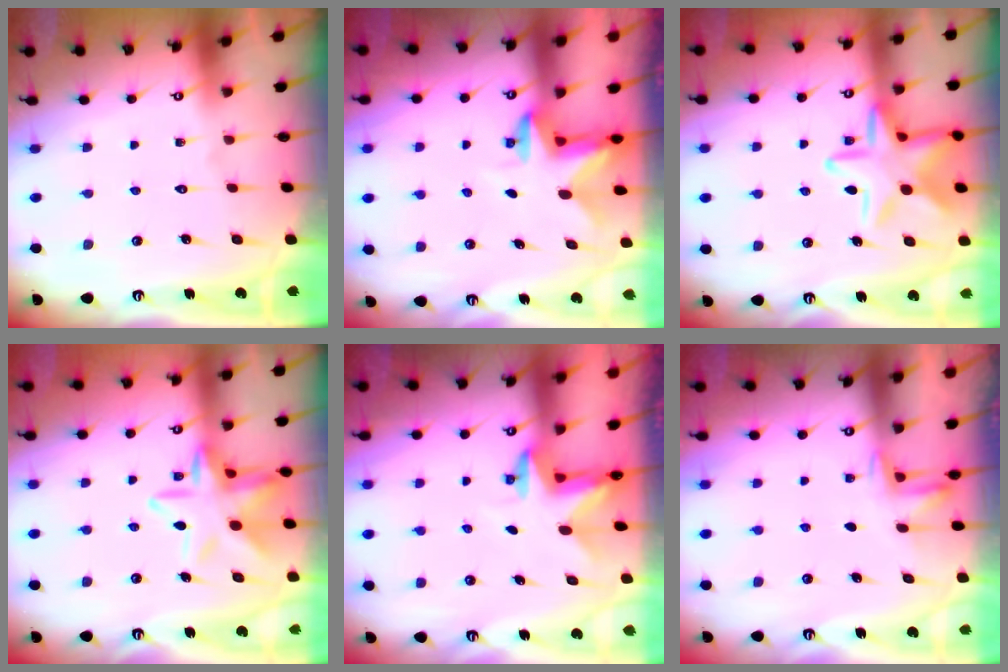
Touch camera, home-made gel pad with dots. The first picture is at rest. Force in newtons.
{"total": 2.8, "press": 2.8, "slide": 0.5}
{"total": 16.5, "press": 16.5, "slide": 0.9}
{"total": 13.7, "press": 13.6, "slide": 1.3}
{"total": 2.4, "press": 2.3, "slide": 0.4}
{"total": 2.6, "press": 2.5, "slide": 0.7}